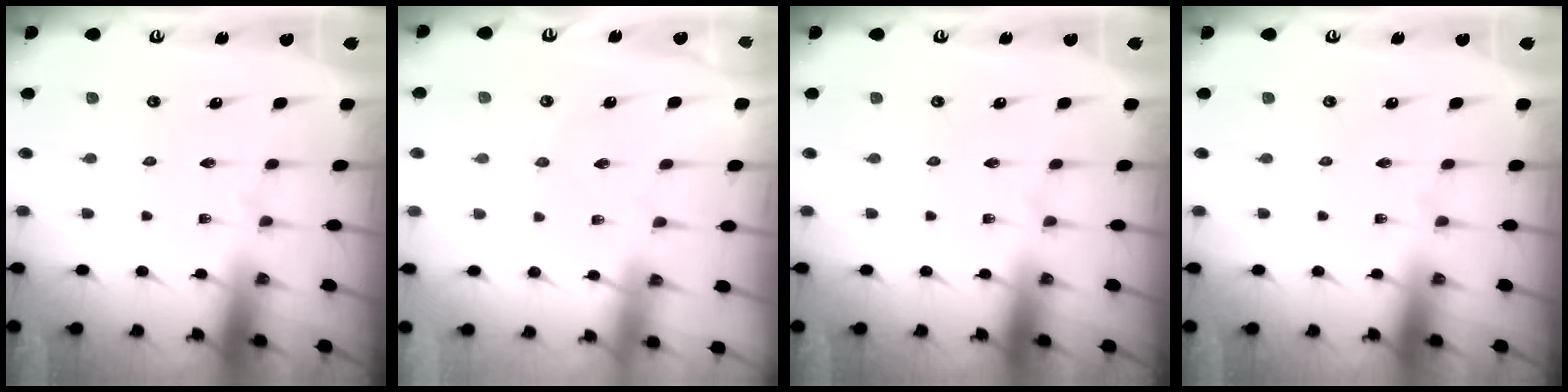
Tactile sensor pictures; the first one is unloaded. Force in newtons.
{"total": 1.7, "press": 1.7, "slide": 0.3}
{"total": 0.0}
{"total": 0.0}